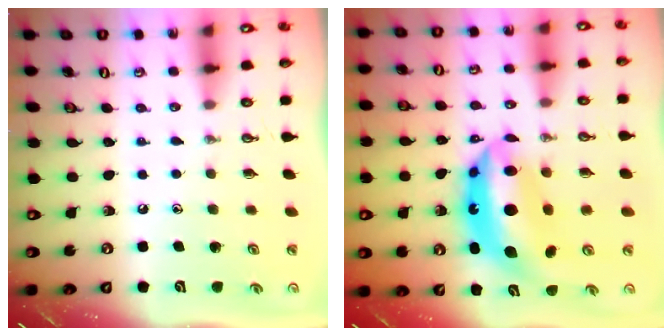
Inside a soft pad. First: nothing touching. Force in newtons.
{"total": 15.1, "press": 15.0, "slide": 2.0}